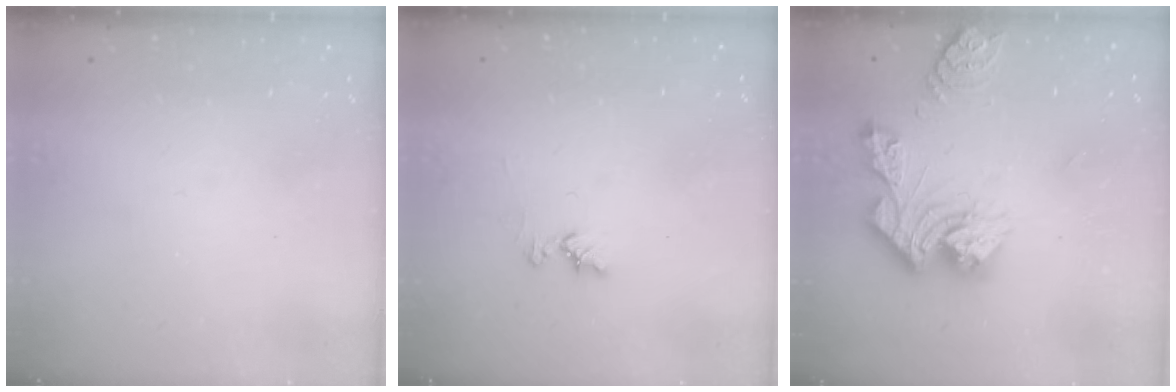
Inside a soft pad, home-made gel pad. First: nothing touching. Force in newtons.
{"total": 6.4, "press": 6.3, "slide": 0.7}
{"total": 14.3, "press": 14.2, "slide": 1.5}